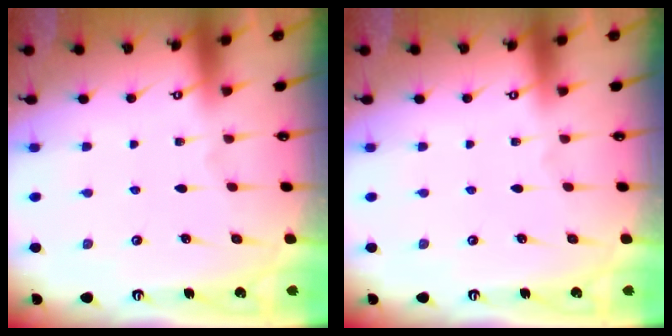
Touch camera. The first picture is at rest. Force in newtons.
{"total": 0.0}